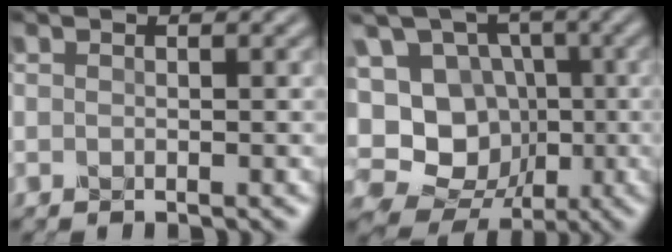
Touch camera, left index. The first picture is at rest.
{"total": 15.3, "force": [-3.0, 13.6, 6.4], "torque": [-0.158, 0.019, -0.053]}